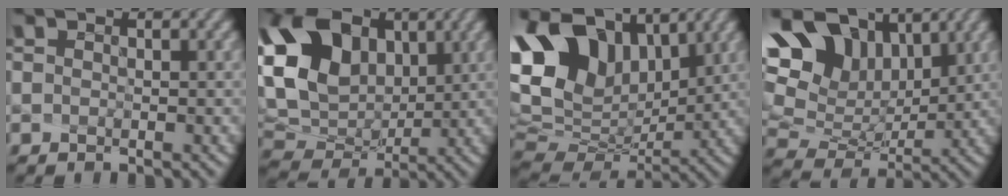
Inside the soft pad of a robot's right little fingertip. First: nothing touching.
{"total": 14.1, "force": [3.3, 10.7, 8.6], "torque": [-0.207, 0.002, 0.096]}
{"total": 12.4, "force": [5.5, 7.5, 8.2], "torque": [-0.196, 0.004, 0.132]}
{"total": 12.2, "force": [6.0, 7.9, 7.0], "torque": [-0.156, 0.017, 0.130]}